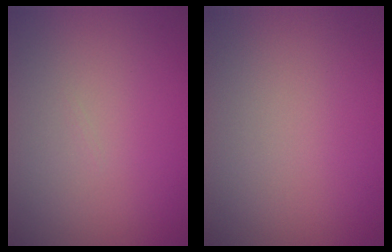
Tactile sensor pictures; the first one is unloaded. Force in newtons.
{"total": 0.0}